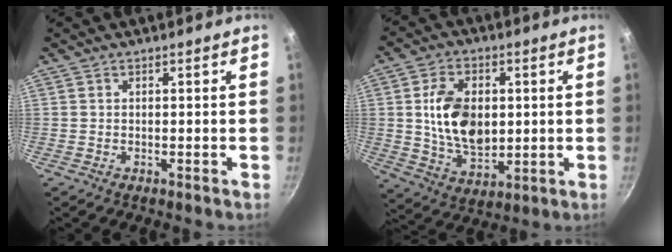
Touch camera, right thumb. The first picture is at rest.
{"total": 13.6, "force": [1.5, 9.0, 10.1], "torque": [-0.155, -0.013, 0.031]}